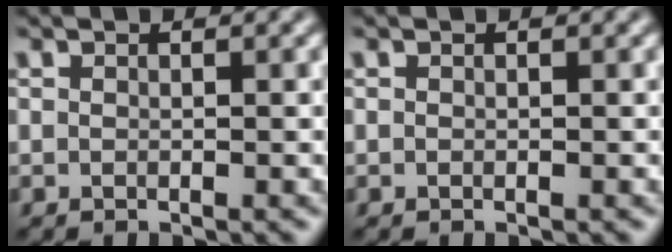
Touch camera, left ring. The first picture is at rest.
{"total": 0.0}